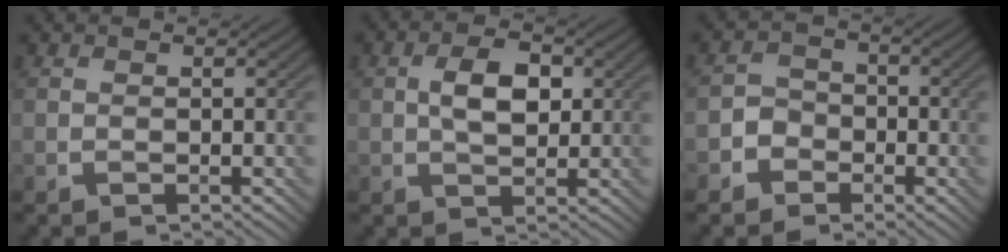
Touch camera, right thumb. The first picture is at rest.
{"total": 5.1, "force": [0.8, 2.8, 4.2], "torque": [-0.079, 0.004, 0.011]}
{"total": 3.1, "force": [-1.6, 2.5, 0.8], "torque": [-0.007, 0.004, -0.040]}